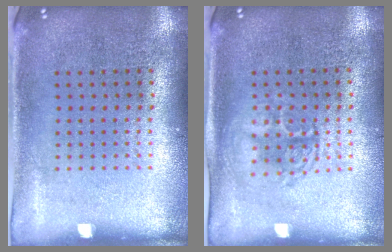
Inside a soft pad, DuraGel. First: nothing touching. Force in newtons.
{"total": 1.4, "press": 1.3, "slide": 0.5}